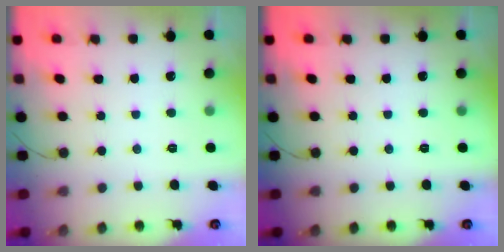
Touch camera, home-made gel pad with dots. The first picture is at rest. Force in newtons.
{"total": 0.0}